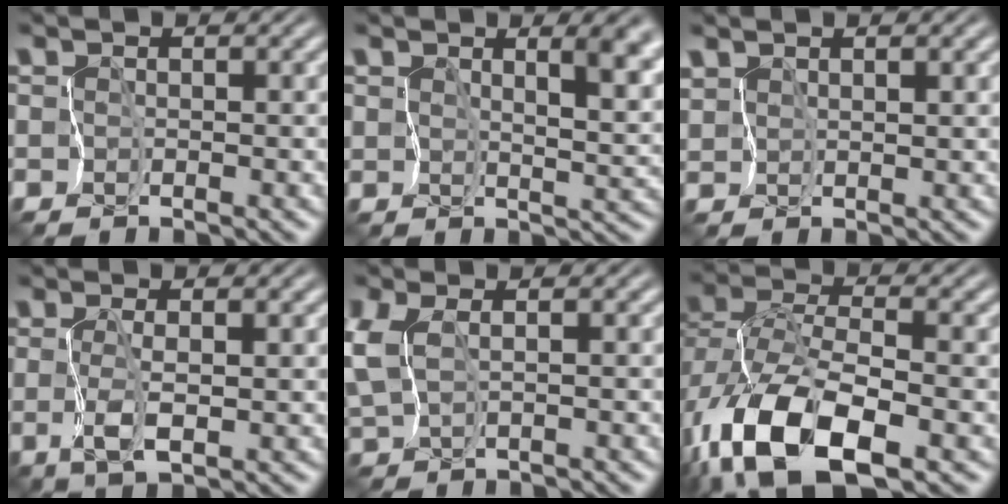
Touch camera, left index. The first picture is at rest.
{"total": 5.7, "force": [3.0, 2.4, 4.1], "torque": [-0.045, -0.005, 0.053]}
{"total": 1.5, "force": [1.5, 0.1, 0.3], "torque": [-0.008, 0.006, 0.035]}
{"total": 2.1, "force": [0.4, 0.3, 2.0], "torque": [-0.049, 0.001, 0.014]}
{"total": 2.9, "force": [0.4, 1.8, 2.2], "torque": [-0.069, -0.011, 0.014]}
{"total": 11.1, "force": [-5.0, 5.1, 8.6], "torque": [-0.183, -0.008, -0.087]}